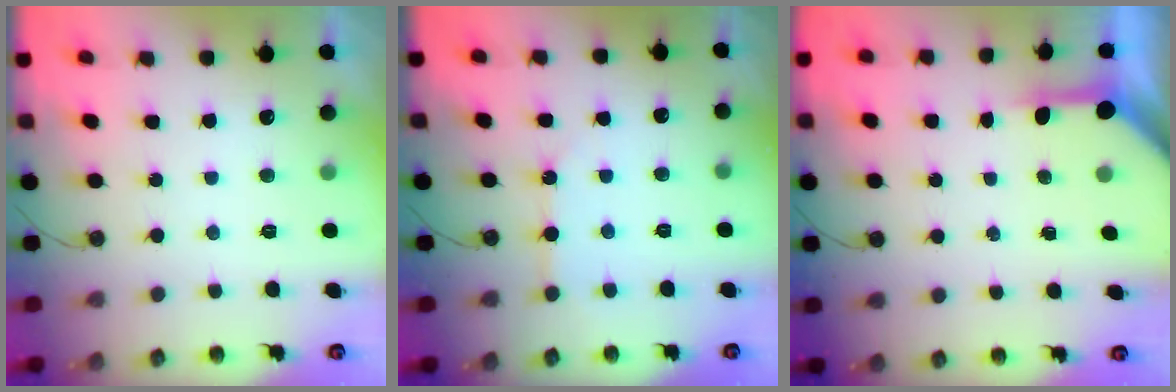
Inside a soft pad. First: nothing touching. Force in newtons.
{"total": 4.9, "press": 4.9, "slide": 0.4}
{"total": 4.2, "press": 4.2, "slide": 0.4}